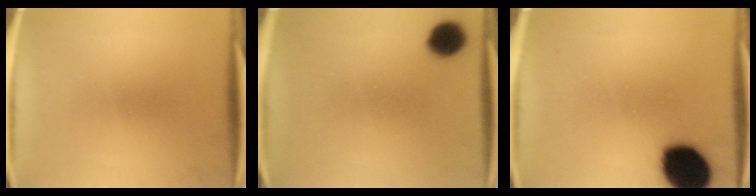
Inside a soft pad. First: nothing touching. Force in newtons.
{"total": 6.8}
{"total": 18.0}